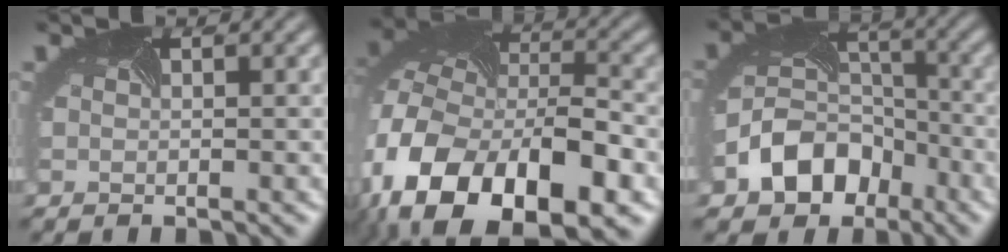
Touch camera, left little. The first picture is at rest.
{"total": 17.7, "force": [-8.5, 11.1, 10.9], "torque": [-0.250, -0.018, -0.127]}
{"total": 6.8, "force": [-3.6, 5.1, 2.5], "torque": [-0.047, 0.005, -0.076]}